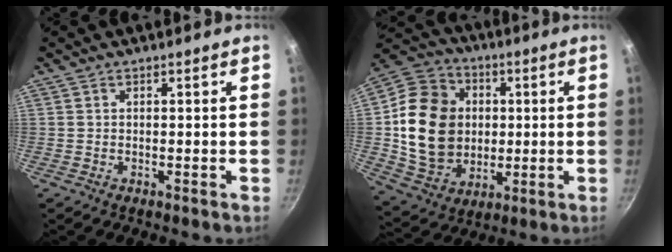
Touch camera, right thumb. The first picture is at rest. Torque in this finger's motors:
{"motor_torque": [0.87, 3.27, 0.46, -0.01, 0.41]}